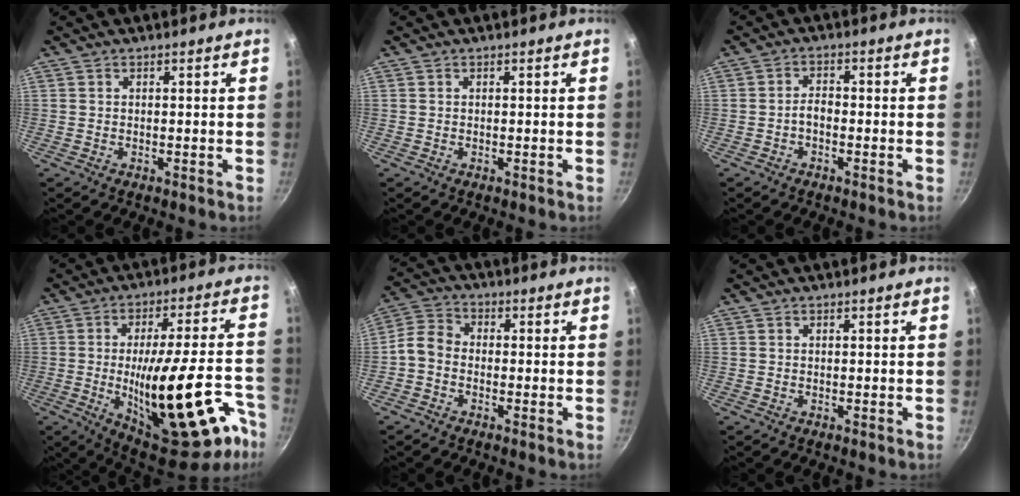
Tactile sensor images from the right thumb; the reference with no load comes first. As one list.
[{"total": 0.0}, {"total": 2.3, "force": [-1.1, 1.3, 1.6], "torque": [-0.023, 0.018, -0.023]}, {"total": 27.3, "force": [-10.8, 9.8, 23.1], "torque": [-0.287, 0.039, -0.140]}, {"total": 8.5, "force": [-2.2, 6.4, 5.1], "torque": [-0.093, 0.040, -0.066]}, {"total": 0.0}]